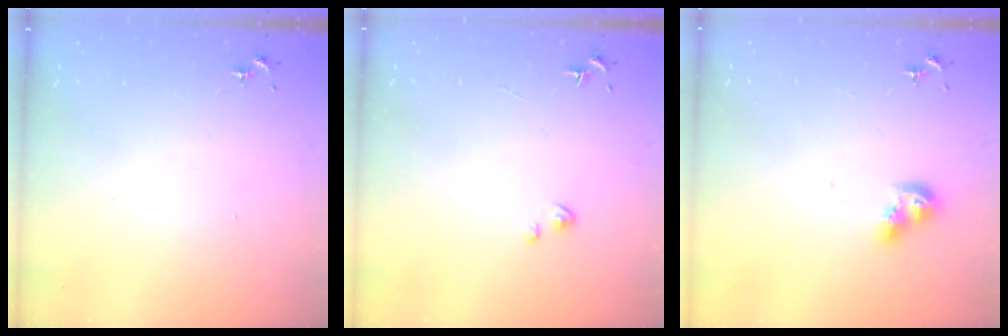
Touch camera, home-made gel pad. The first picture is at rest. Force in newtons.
{"total": 0.9, "press": 0.8, "slide": 0.2}
{"total": 9.8, "press": 9.7, "slide": 1.0}